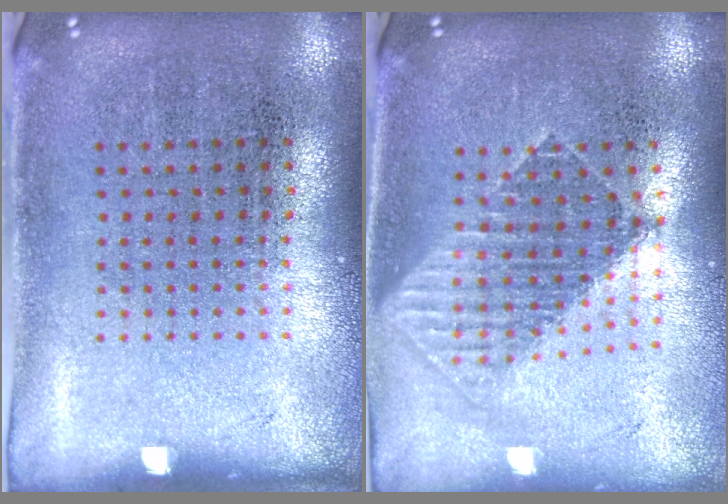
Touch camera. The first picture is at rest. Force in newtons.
{"total": 1.7, "press": 1.5, "slide": 0.9}